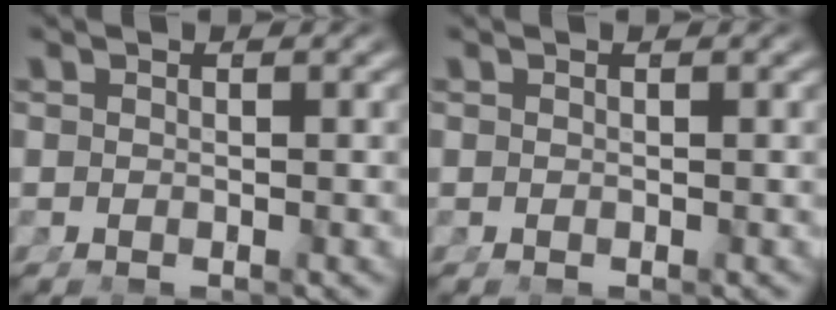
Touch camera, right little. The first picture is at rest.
{"total": 0.0}